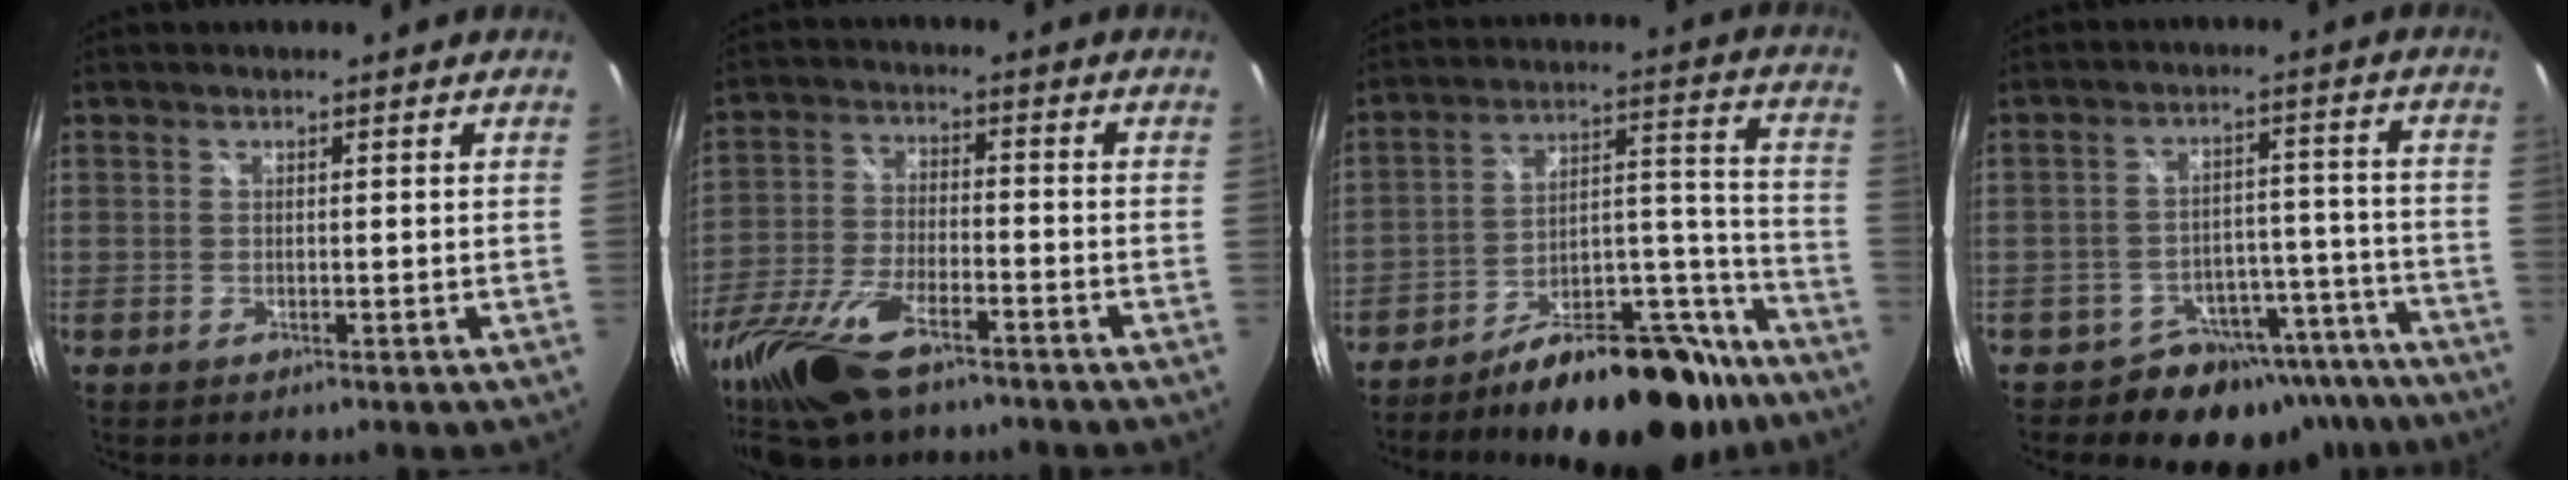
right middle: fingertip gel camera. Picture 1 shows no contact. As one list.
[{"total": 17.3, "force": [-11.9, 6.8, 10.5], "torque": [-0.244, -0.038, -0.227]}, {"total": 21.2, "force": [-16.5, 7.9, 10.7], "torque": [-0.134, 0.041, -0.227]}, {"total": 14.4, "force": [-11.3, 8.4, 2.7], "torque": [-0.041, 0.053, -0.136]}]